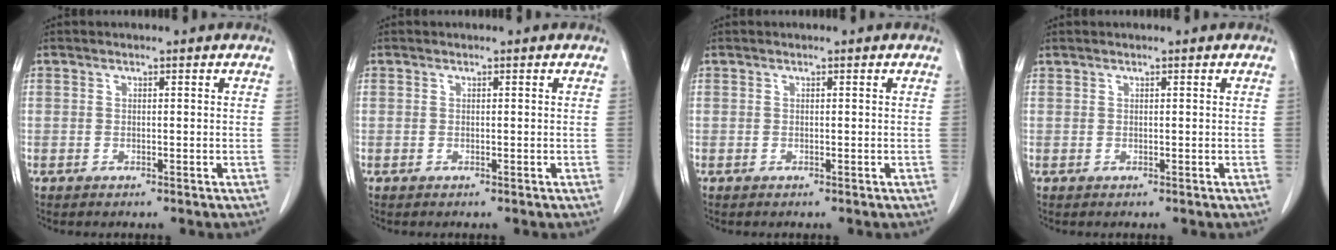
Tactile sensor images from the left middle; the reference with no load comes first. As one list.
[{"total": 0.0}, {"total": 0.0}, {"total": 0.0}]